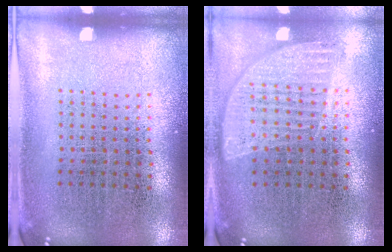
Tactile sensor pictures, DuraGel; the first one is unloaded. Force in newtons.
{"total": 0.9, "press": 0.9, "slide": 0.2}